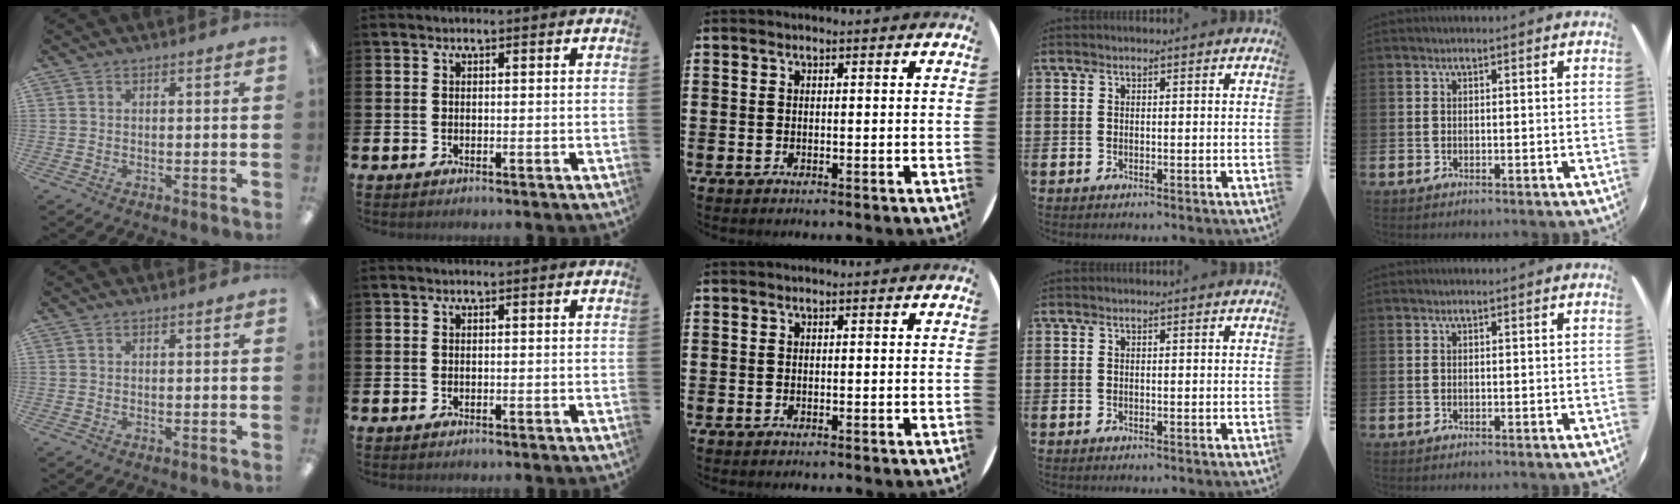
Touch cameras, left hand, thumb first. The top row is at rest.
{}